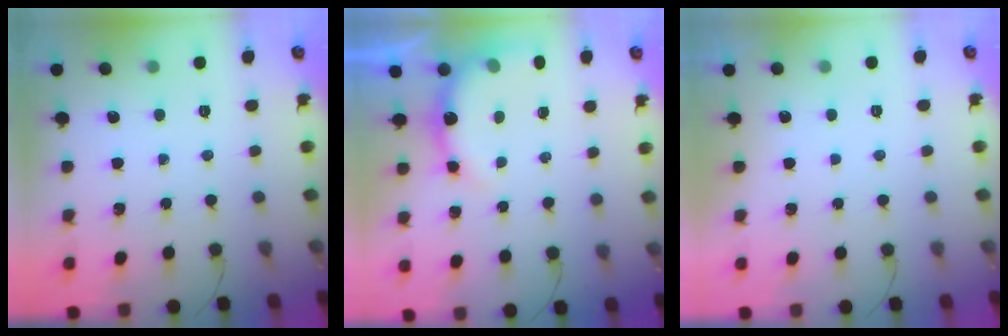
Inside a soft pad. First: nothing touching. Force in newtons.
{"total": 9.1, "press": 9.0, "slide": 1.3}
{"total": 2.9, "press": 2.9, "slide": 0.1}